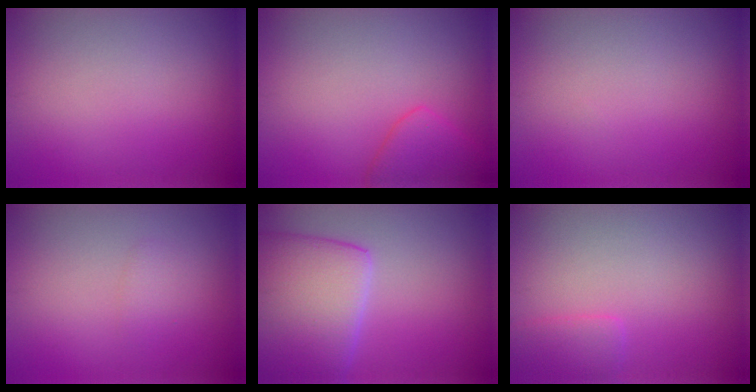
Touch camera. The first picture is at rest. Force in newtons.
{"total": 2.9, "press": 2.9, "slide": 0.2}
{"total": 0.0}
{"total": 1.0, "press": 1.0, "slide": 0.1}
{"total": 8.9, "press": 8.9, "slide": 0.5}
{"total": 1.7, "press": 1.7, "slide": 0.2}